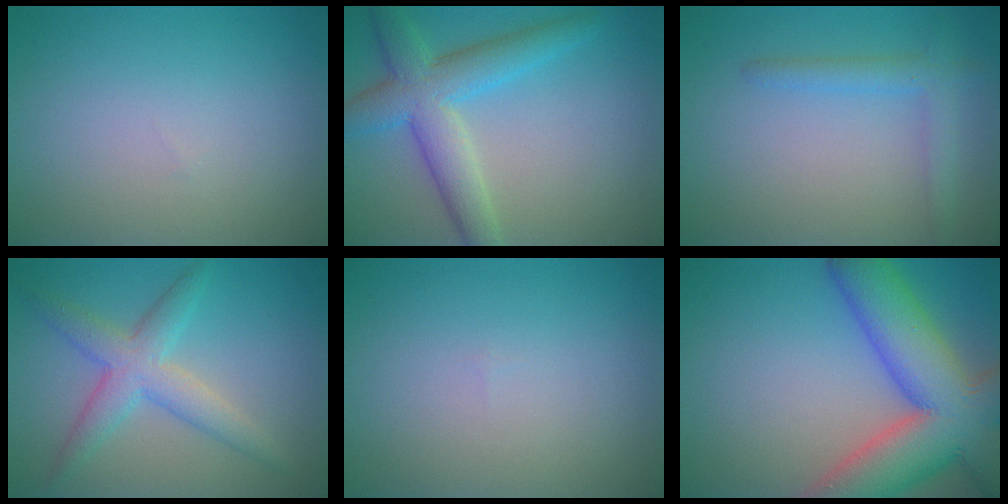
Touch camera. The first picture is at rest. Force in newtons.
{"total": 6.1, "press": 6.1, "slide": 0.2}
{"total": 2.3, "press": 2.3, "slide": 0.1}
{"total": 4.3, "press": 4.3, "slide": 0.1}
{"total": 0.0}
{"total": 12.9, "press": 12.9, "slide": 1.0}